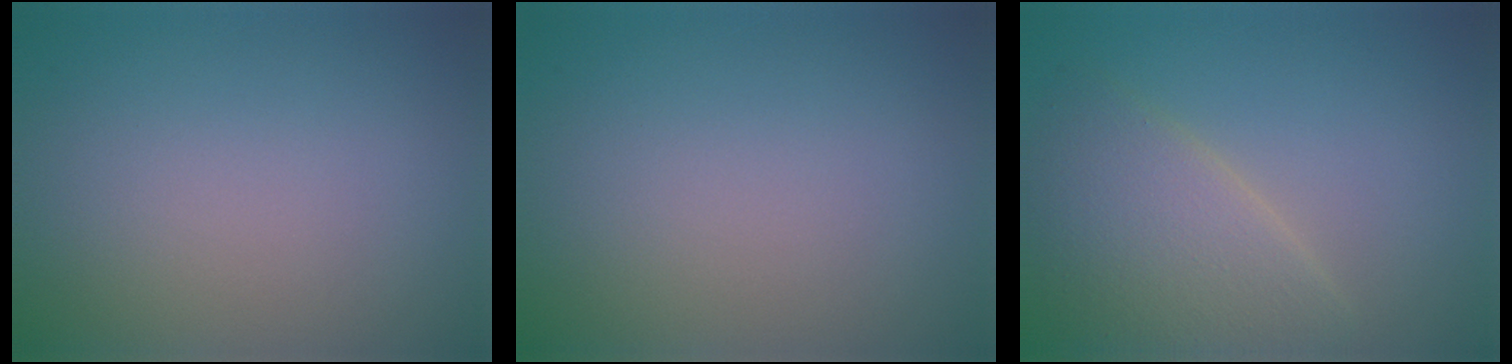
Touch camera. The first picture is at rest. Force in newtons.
{"total": 0.0}
{"total": 4.7, "press": 4.7, "slide": 0.4}